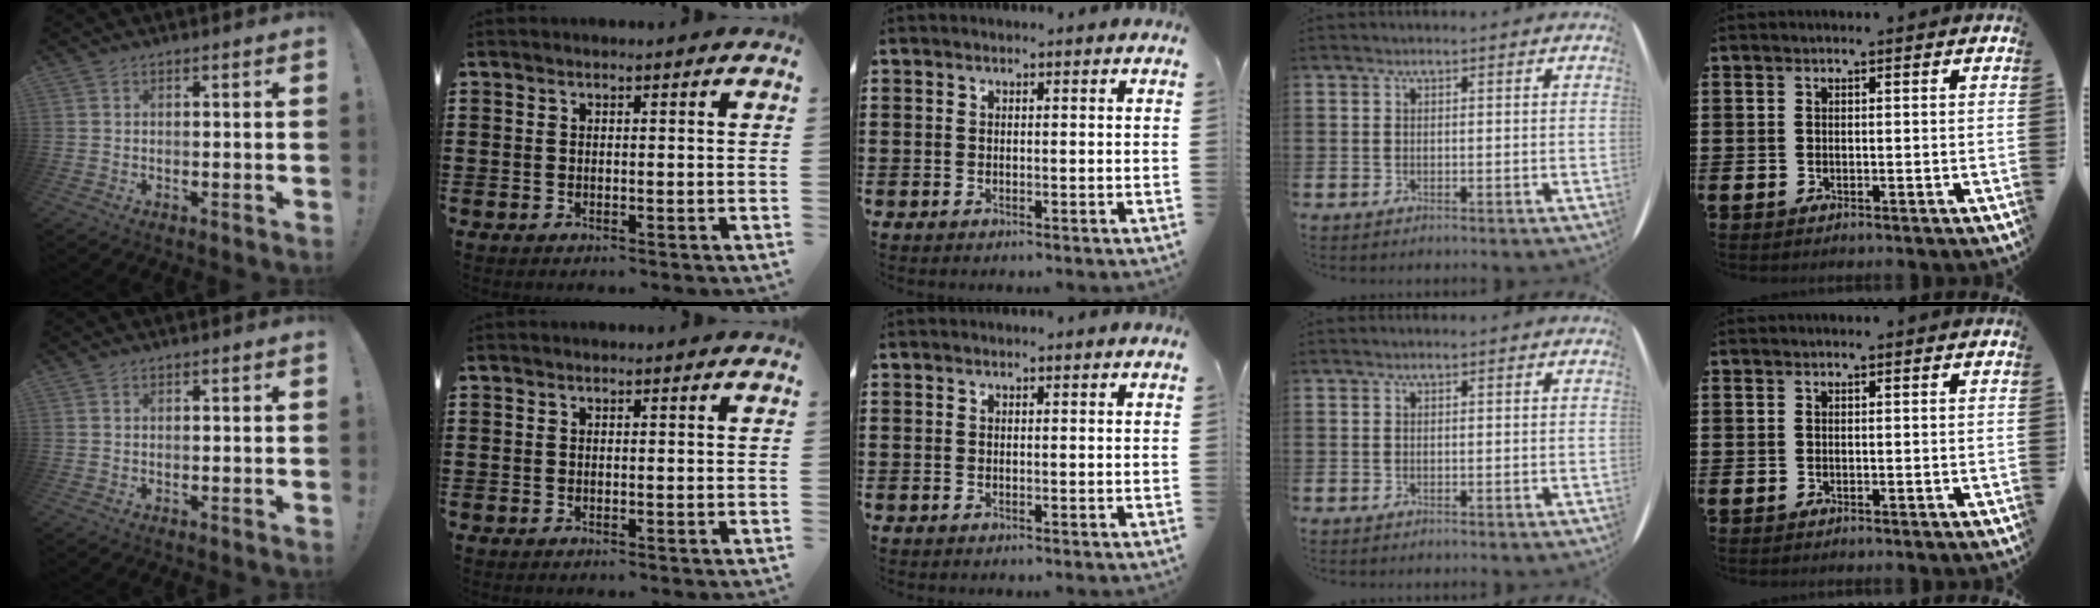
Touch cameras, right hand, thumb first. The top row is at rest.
{}